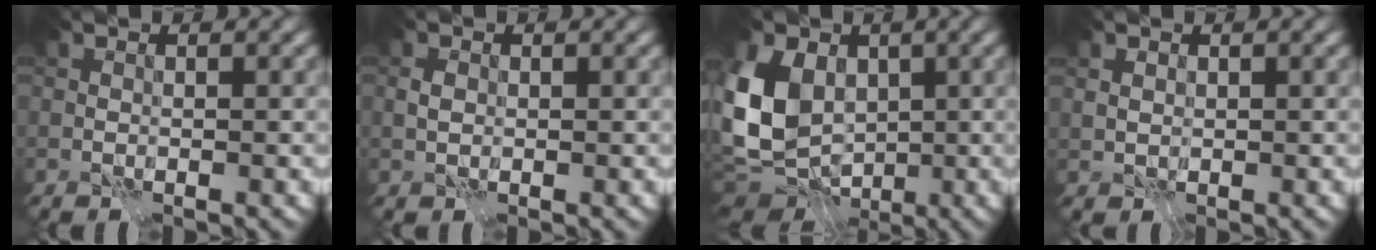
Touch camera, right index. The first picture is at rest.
{"total": 1.1, "force": [0.1, 0.9, 0.7], "torque": [-0.014, 0.002, 0.000]}
{"total": 10.6, "force": [0.3, 8.1, 6.9], "torque": [-0.172, 0.001, -0.009]}
{"total": 1.1, "force": [0.5, 0.8, 0.5], "torque": [-0.011, 0.000, 0.012]}